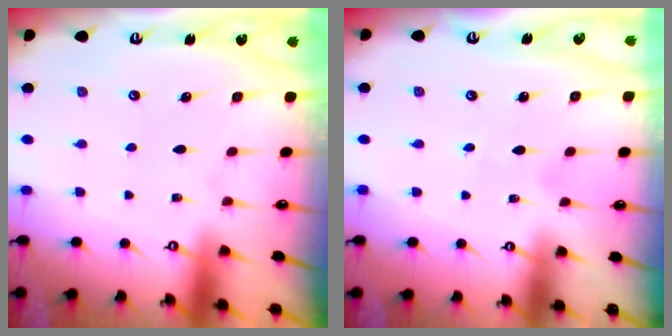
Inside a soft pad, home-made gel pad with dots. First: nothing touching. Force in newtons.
{"total": 2.0, "press": 2.0, "slide": 0.2}